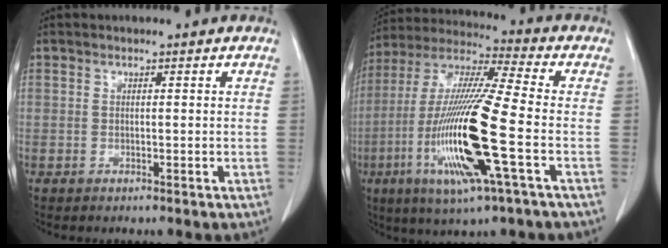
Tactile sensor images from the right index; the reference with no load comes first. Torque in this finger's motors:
{"motor_torque": [2.14, 0.00, 0.70, 0.21]}